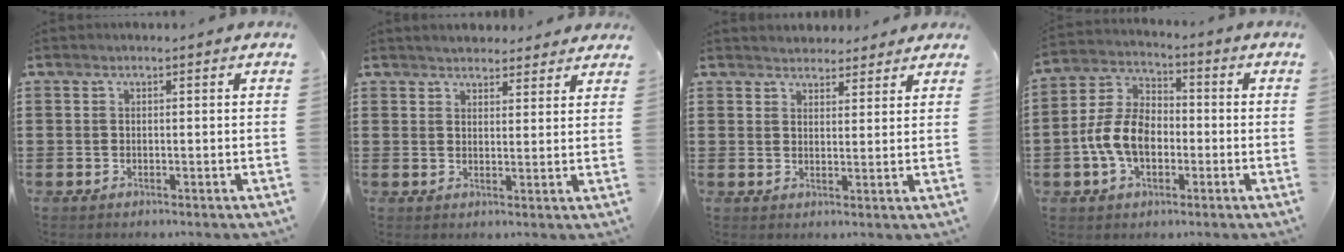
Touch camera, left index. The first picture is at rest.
{"total": 2.6, "force": [2.6, 0.5, 0.0], "torque": [-0.007, -0.005, 0.049]}
{"total": 2.7, "force": [2.6, 0.7, -0.2], "torque": [-0.005, -0.003, 0.051]}
{"total": 8.5, "force": [-2.2, 5.5, 6.0], "torque": [-0.150, 0.008, -0.050]}